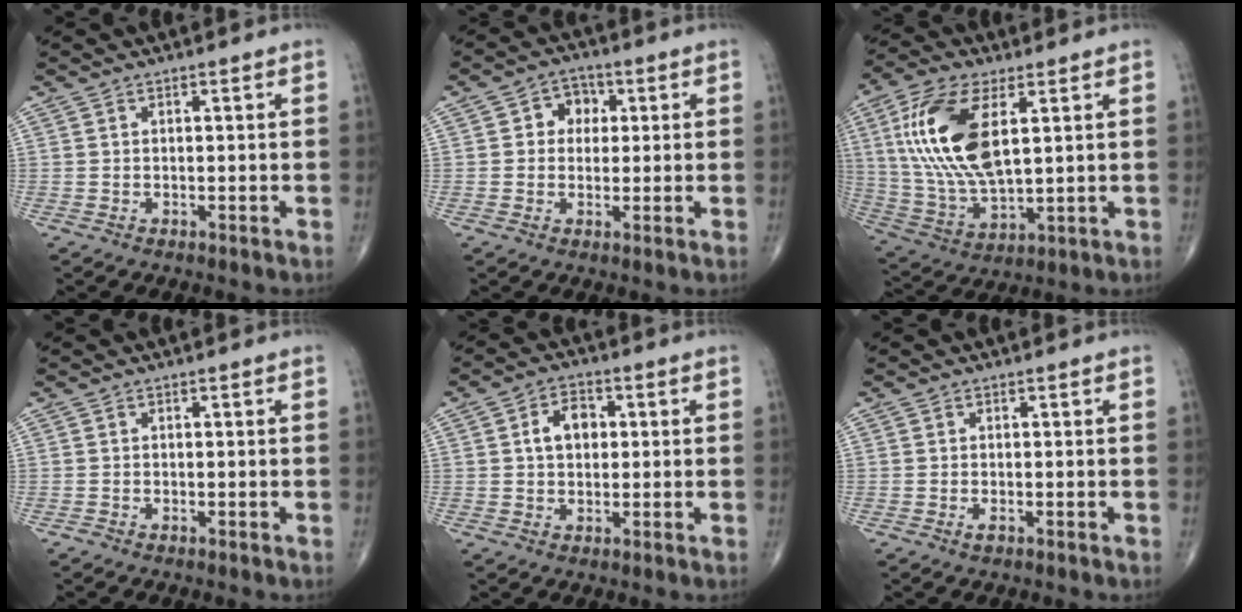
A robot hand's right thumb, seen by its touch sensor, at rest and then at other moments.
{"total": 5.4, "force": [1.0, 4.6, 2.6], "torque": [-0.004, 0.008, 0.008]}
{"total": 18.1, "force": [4.8, 8.3, 15.4], "torque": [-0.322, -0.013, 0.096]}
{"total": 0.0}
{"total": 5.9, "force": [0.9, 4.2, 4.1], "torque": [-0.055, 0.013, 0.010]}
{"total": 1.0, "force": [-0.5, 0.4, 0.8], "torque": [-0.015, -0.002, -0.008]}